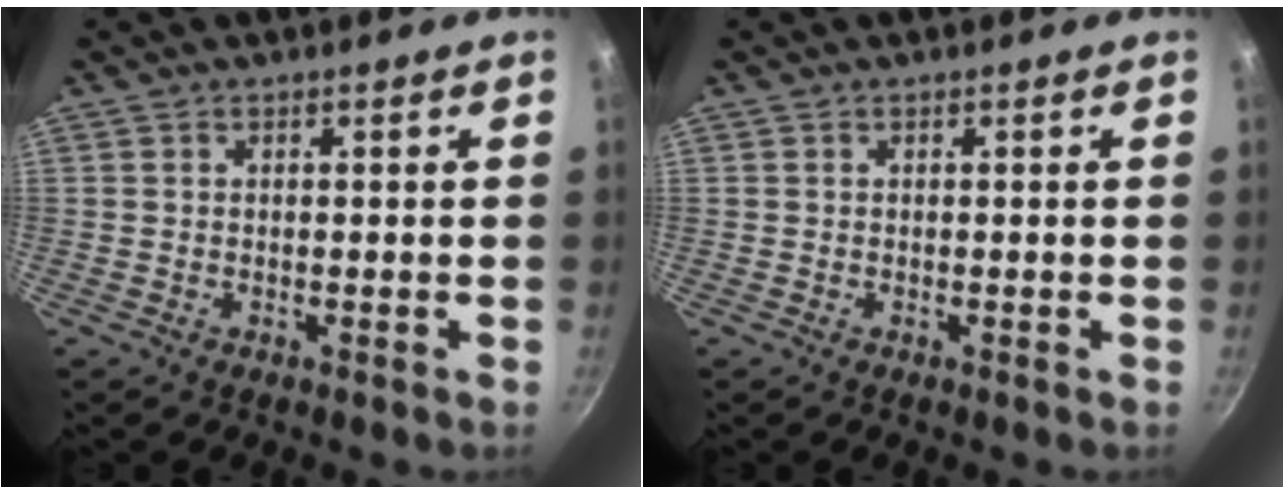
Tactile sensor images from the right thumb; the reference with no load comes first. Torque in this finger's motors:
{"motor_torque": [0.00, 0.00, 0.00, 0.00, -0.02]}